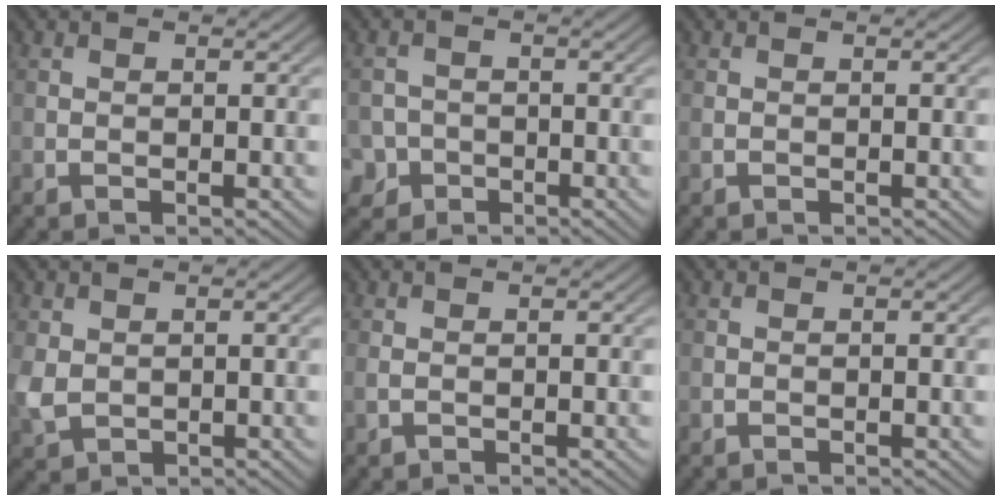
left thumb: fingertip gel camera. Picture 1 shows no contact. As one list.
[{"total": 3.5, "force": [-1.8, 2.9, 0.8], "torque": [-0.012, -0.003, -0.041]}, {"total": 0.0}, {"total": 2.9, "force": [0.5, 2.2, 1.7], "torque": [-0.054, -0.003, 0.014]}, {"total": 0.7, "force": [0.1, 0.2, 0.6], "torque": [-0.017, 0.001, 0.000]}, {"total": 0.0}]